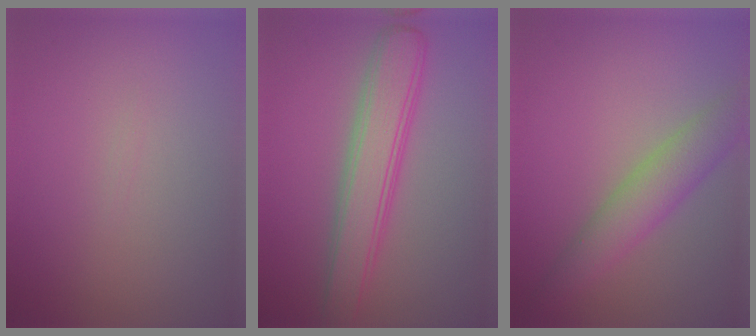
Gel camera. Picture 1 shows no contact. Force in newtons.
{"total": 5.0, "press": 5.0, "slide": 0.2}
{"total": 4.1, "press": 4.1, "slide": 0.1}